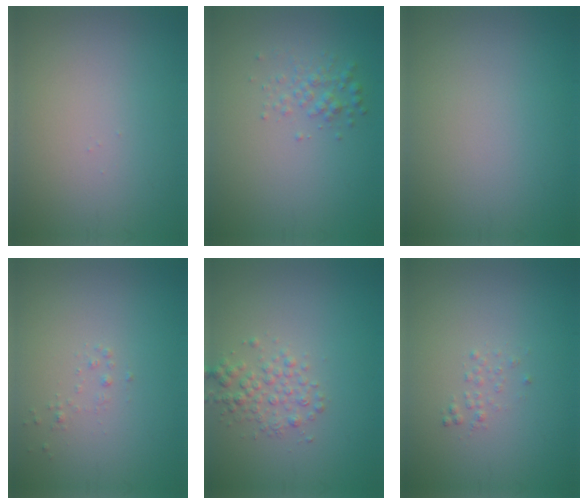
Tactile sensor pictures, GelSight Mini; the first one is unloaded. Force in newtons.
{"total": 1.7, "press": 1.7, "slide": 0.1}
{"total": 0.0}
{"total": 0.6, "press": 0.6, "slide": 0.0}
{"total": 2.2, "press": 2.2, "slide": 0.0}
{"total": 0.7, "press": 0.7, "slide": 0.1}